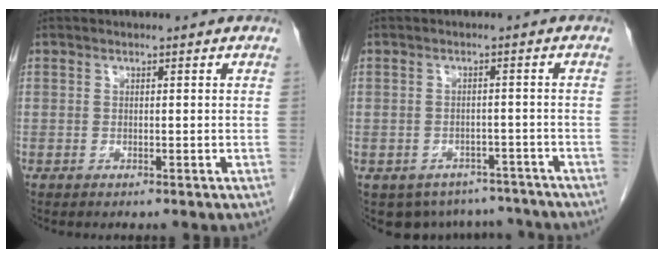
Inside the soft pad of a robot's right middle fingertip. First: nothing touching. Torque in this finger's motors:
{"motor_torque": [0.14, -0.13, 0.01, 0.00]}